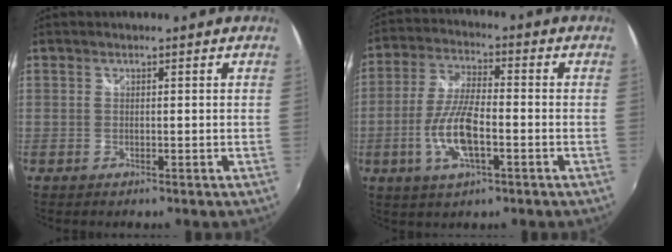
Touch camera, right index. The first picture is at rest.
{"total": 10.8, "force": [-3.3, 3.4, 9.7], "torque": [-0.201, -0.003, -0.066]}